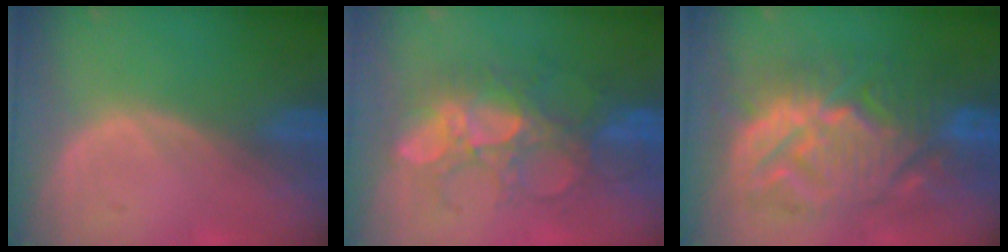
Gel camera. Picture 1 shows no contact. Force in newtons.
{"total": 9.1, "press": 9.0, "slide": 1.8}
{"total": 13.4, "press": 13.4, "slide": 1.5}